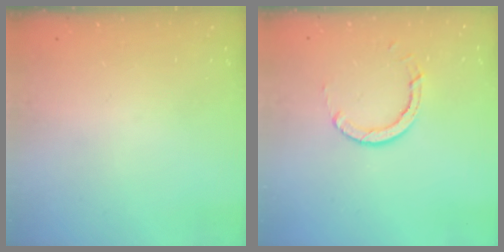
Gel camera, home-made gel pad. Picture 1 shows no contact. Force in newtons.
{"total": 5.6, "press": 5.6, "slide": 0.2}